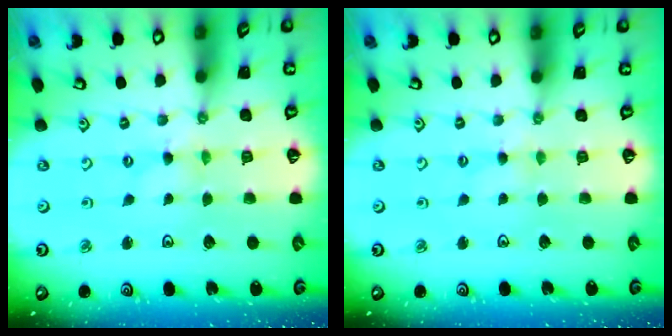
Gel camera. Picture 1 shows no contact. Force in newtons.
{"total": 1.8, "press": 1.8, "slide": 0.4}